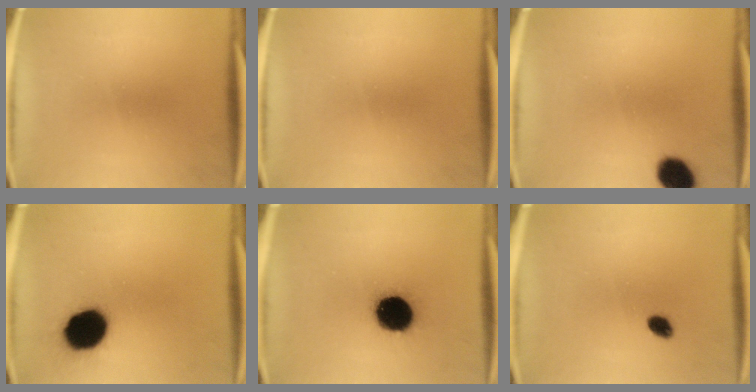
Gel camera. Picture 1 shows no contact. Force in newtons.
{"total": 0.0}
{"total": 7.4}
{"total": 14.9}
{"total": 16.2}
{"total": 2.4}